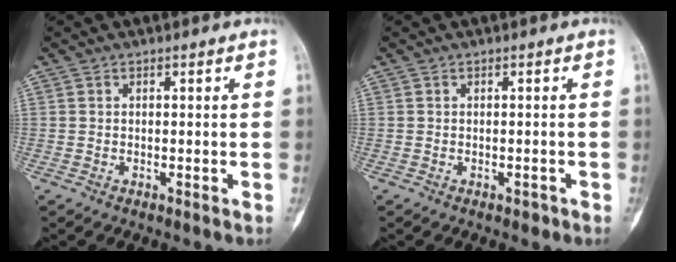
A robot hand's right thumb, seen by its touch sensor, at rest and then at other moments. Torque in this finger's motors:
{"motor_torque": [0.25, -0.17, 0.05, -0.47, -0.10]}